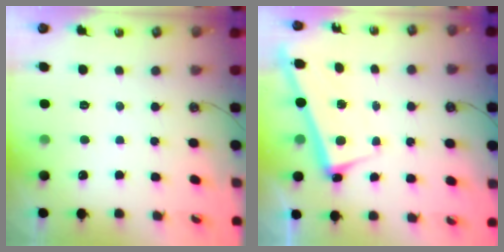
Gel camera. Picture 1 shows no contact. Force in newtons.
{"total": 2.8, "press": 2.8, "slide": 0.4}